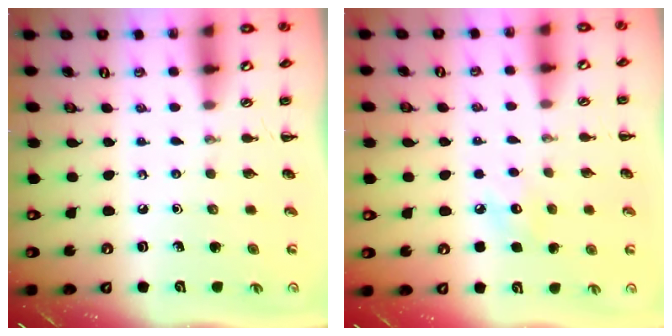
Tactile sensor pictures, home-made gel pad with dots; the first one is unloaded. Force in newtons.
{"total": 6.4, "press": 6.1, "slide": 1.8}